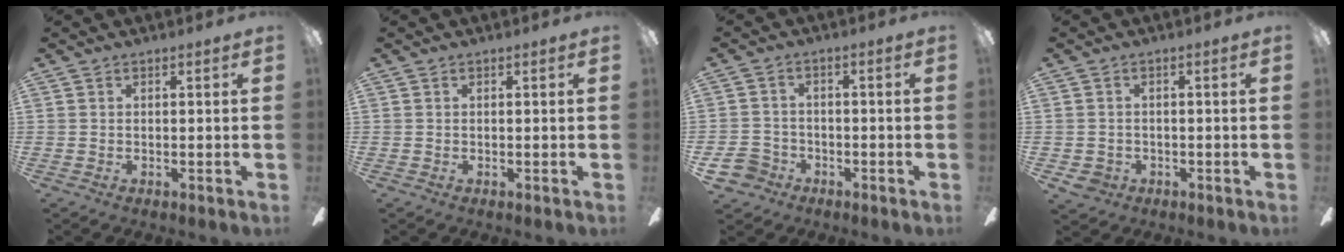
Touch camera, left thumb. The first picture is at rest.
{"total": 0.0}
{"total": 6.4, "force": [-3.3, 5.2, 1.7], "torque": [-0.059, 0.022, -0.067]}
{"total": 3.4, "force": [-1.6, 2.8, 1.0], "torque": [-0.030, 0.007, -0.032]}